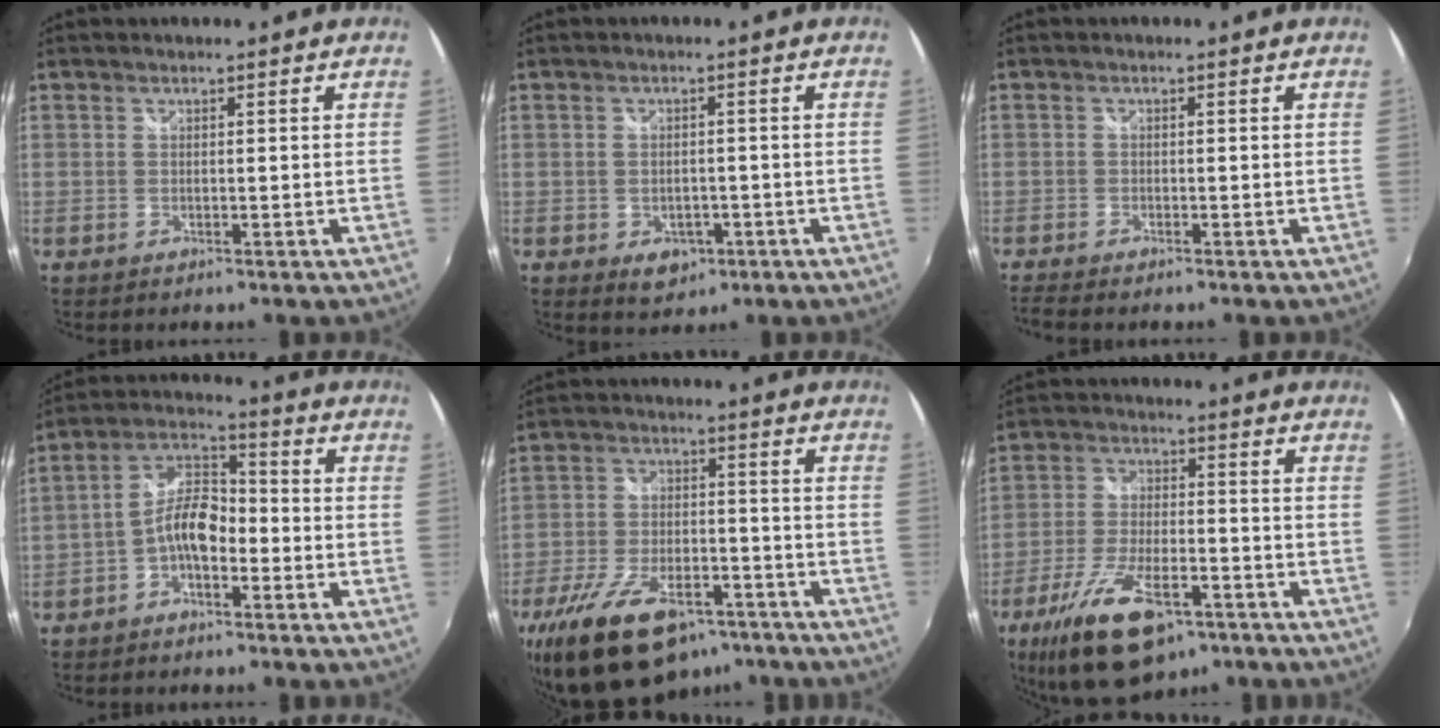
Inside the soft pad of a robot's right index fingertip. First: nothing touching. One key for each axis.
{"total": 5.2, "fx": -2.2, "fy": 3.8, "fz": 2.8, "tx": -0.057, "ty": -0.009, "tz": -0.024}
{"total": 3.0, "fx": -2.6, "fy": 0.6, "fz": 1.4, "tx": -0.038, "ty": -0.015, "tz": -0.049}
{"total": 7.8, "fx": -3.2, "fy": 3.8, "fz": 6.0, "tx": -0.125, "ty": 0.023, "tz": -0.061}
{"total": 19.9, "fx": -13.9, "fy": 9.5, "fz": 10.6, "tx": -0.219, "ty": -0.017, "tz": -0.220}
{"total": 17.0, "fx": -10.2, "fy": 7.1, "fz": 11.7, "tx": -0.238, "ty": -0.031, "tz": -0.176}